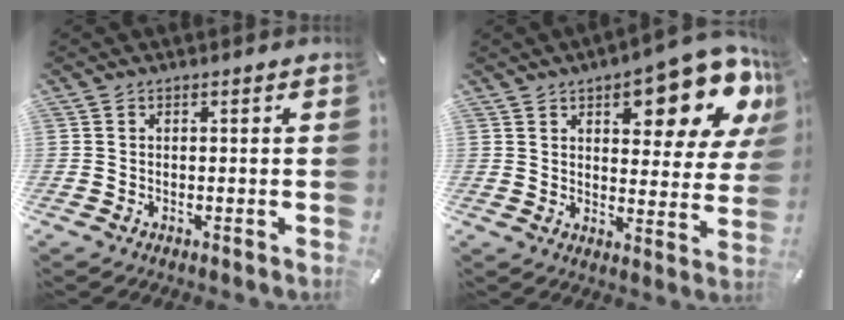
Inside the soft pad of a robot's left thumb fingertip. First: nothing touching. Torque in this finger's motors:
{"motor_torque": [2.50, 2.50, 1.43, -1.34, 0.07]}